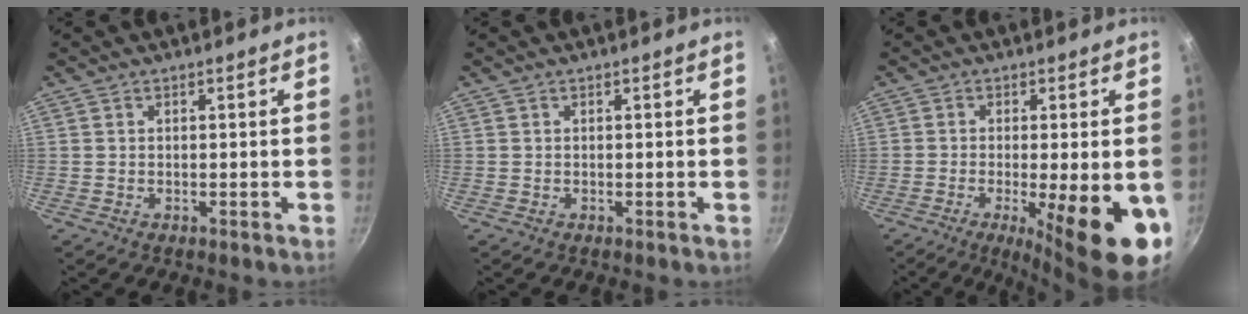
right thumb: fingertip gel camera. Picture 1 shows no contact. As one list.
[{"total": 0.0}, {"total": 16.1, "force": [-4.7, 4.3, 14.8], "torque": [-0.197, -0.008, -0.060]}]